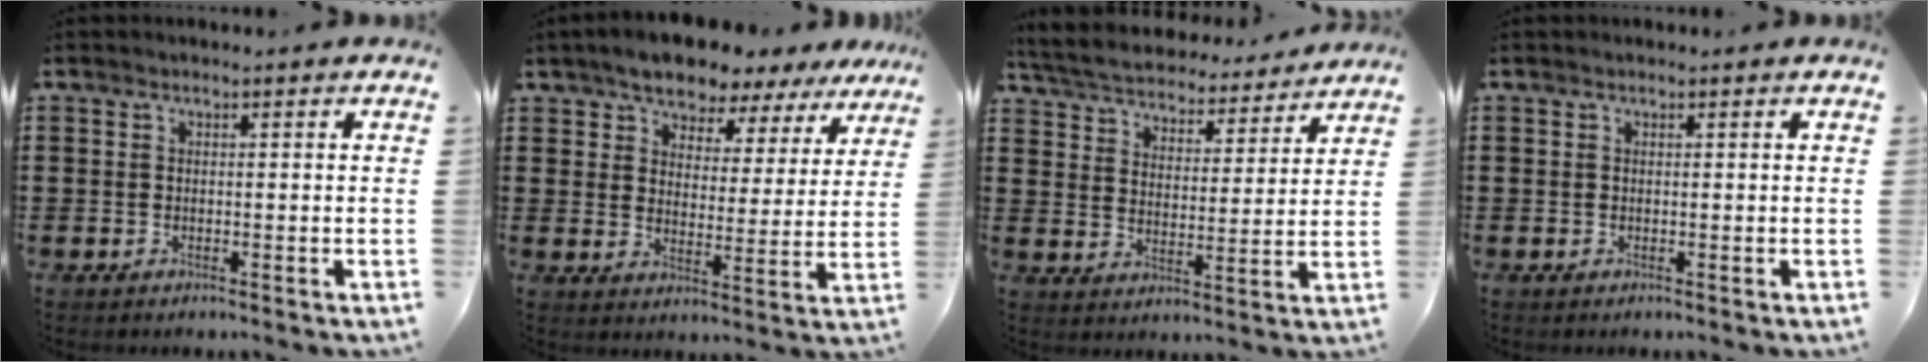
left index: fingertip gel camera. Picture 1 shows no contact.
{"total": 6.2, "force": [5.9, 1.5, 0.8], "torque": [-0.049, -0.028, 0.106]}
{"total": 5.2, "force": [5.1, 0.2, 0.5], "torque": [-0.038, -0.038, 0.085]}
{"total": 0.0}